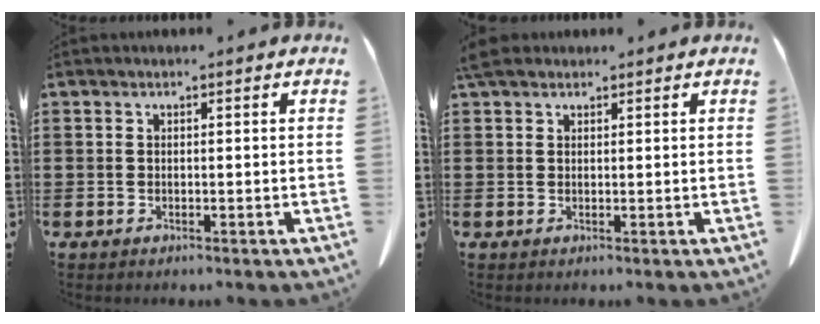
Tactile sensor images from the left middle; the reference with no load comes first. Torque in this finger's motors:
{"motor_torque": [0.88, 0.32, 0.18, 0.07]}